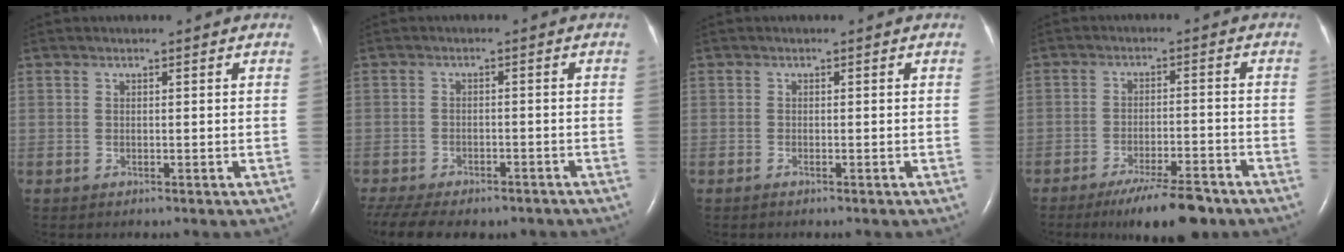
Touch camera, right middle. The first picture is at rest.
{"total": 15.9, "force": [-12.4, 6.6, 7.5], "torque": [-0.192, -0.014, -0.163]}
{"total": 0.6, "force": [-0.5, 0.0, 0.4], "torque": [-0.013, -0.001, -0.008]}
{"total": 9.4, "force": [-7.3, 1.6, 5.8], "torque": [-0.091, -0.018, -0.117]}